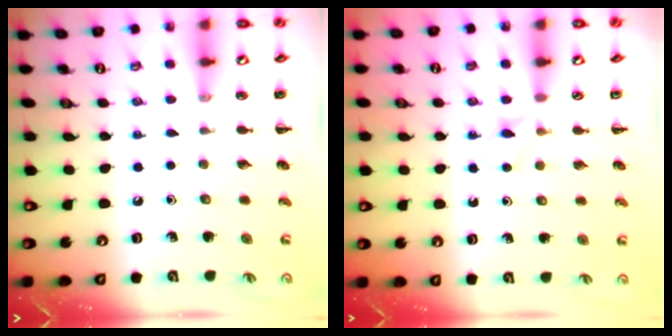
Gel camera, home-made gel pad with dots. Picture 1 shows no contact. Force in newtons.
{"total": 2.8, "press": 2.7, "slide": 0.8}